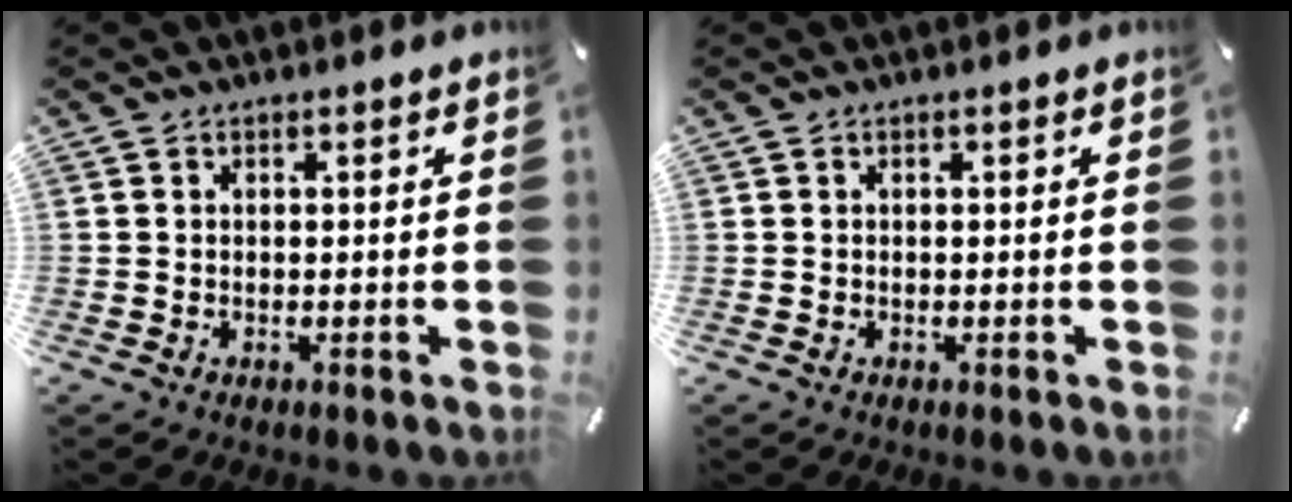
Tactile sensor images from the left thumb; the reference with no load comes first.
{"total": 0.0}